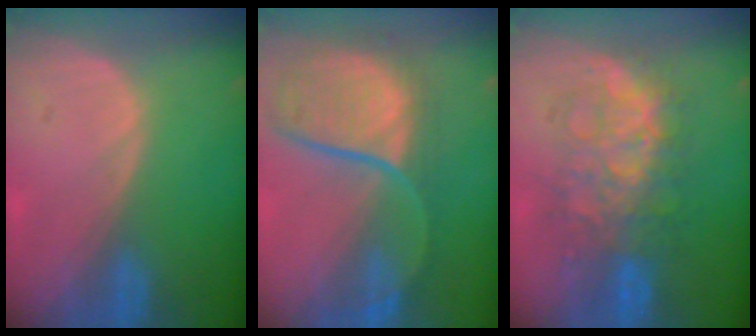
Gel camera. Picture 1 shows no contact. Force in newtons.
{"total": 11.4, "press": 10.0, "slide": 5.4}
{"total": 8.9, "press": 8.9, "slide": 0.4}